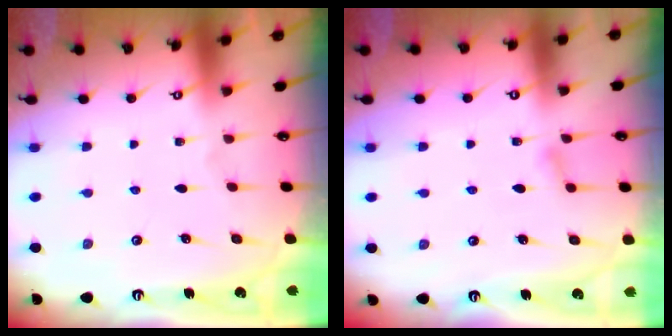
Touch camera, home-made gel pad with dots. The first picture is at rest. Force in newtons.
{"total": 4.5, "press": 4.5, "slide": 0.5}